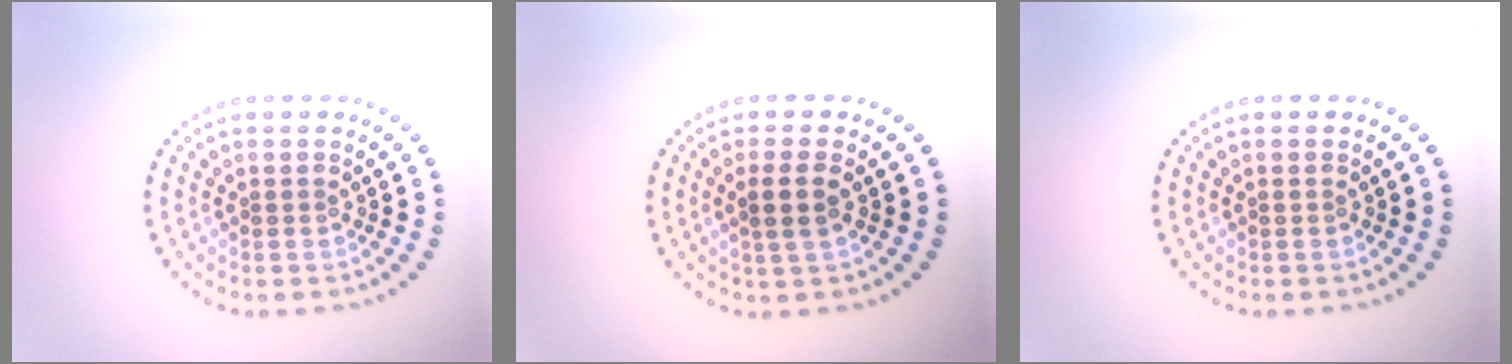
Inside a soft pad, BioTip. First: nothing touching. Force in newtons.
{"total": 2.1, "press": 1.9, "slide": 1.1}
{"total": 0.0}